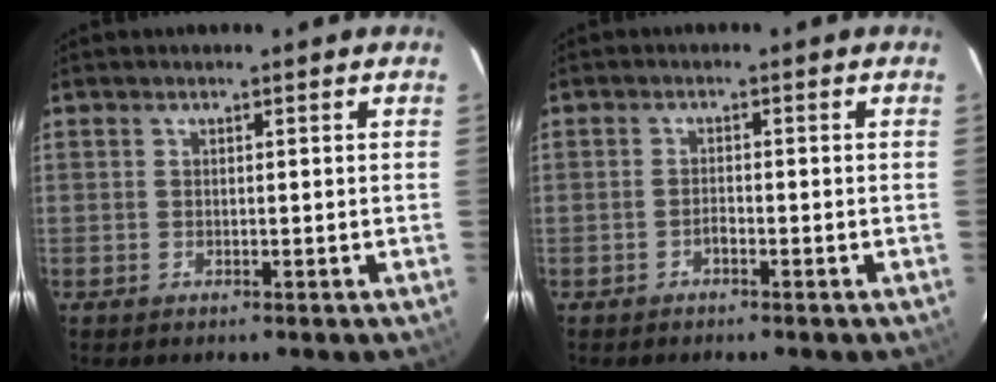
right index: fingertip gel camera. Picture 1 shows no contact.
{"total": 1.0, "force": [-0.8, 0.3, 0.5], "torque": [-0.007, 0.004, -0.015]}